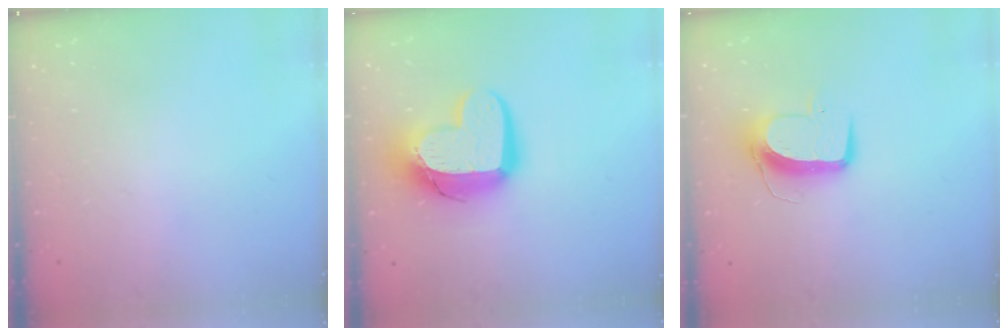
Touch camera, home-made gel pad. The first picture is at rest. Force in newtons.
{"total": 15.1, "press": 15.0, "slide": 1.4}
{"total": 9.9, "press": 9.8, "slide": 1.0}